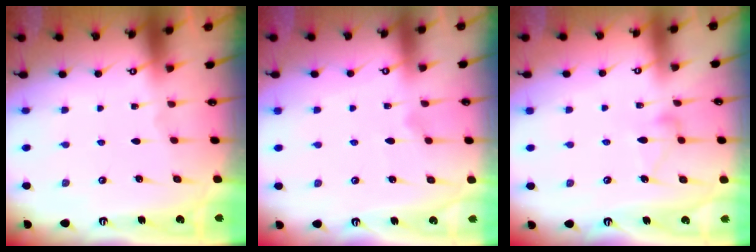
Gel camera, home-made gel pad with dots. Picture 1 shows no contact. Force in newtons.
{"total": 7.5, "press": 7.5, "slide": 0.4}
{"total": 7.9, "press": 7.9, "slide": 0.2}